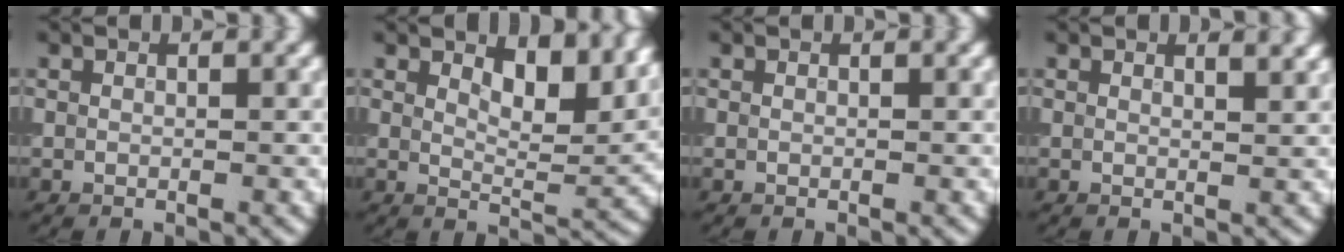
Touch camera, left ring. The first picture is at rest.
{"total": 5.6, "force": [3.4, 2.2, 3.9], "torque": [-0.061, -0.006, 0.049]}
{"total": 0.0}
{"total": 2.0, "force": [1.5, 0.7, 1.1], "torque": [-0.002, 0.005, 0.014]}